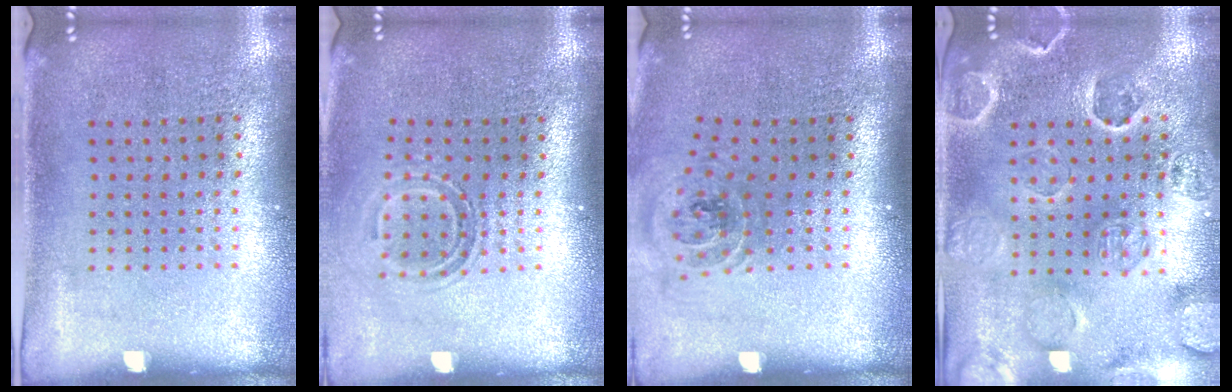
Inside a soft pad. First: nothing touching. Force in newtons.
{"total": 1.6, "press": 1.1, "slide": 1.2}
{"total": 1.1, "press": 1.0, "slide": 0.2}
{"total": 2.7, "press": 2.6, "slide": 0.5}